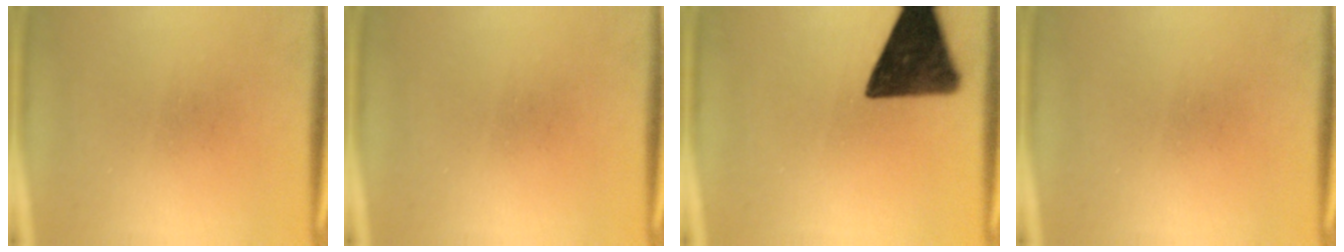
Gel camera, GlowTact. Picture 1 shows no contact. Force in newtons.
{"total": 0.0}
{"total": 14.4}
{"total": 0.0}